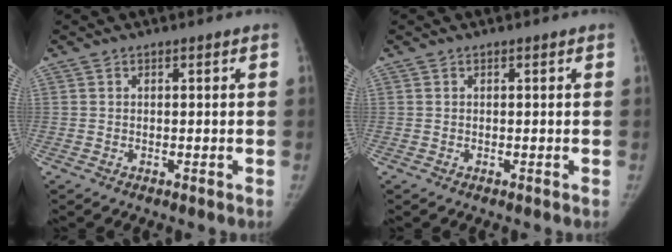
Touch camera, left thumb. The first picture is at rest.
{"total": 0.0}